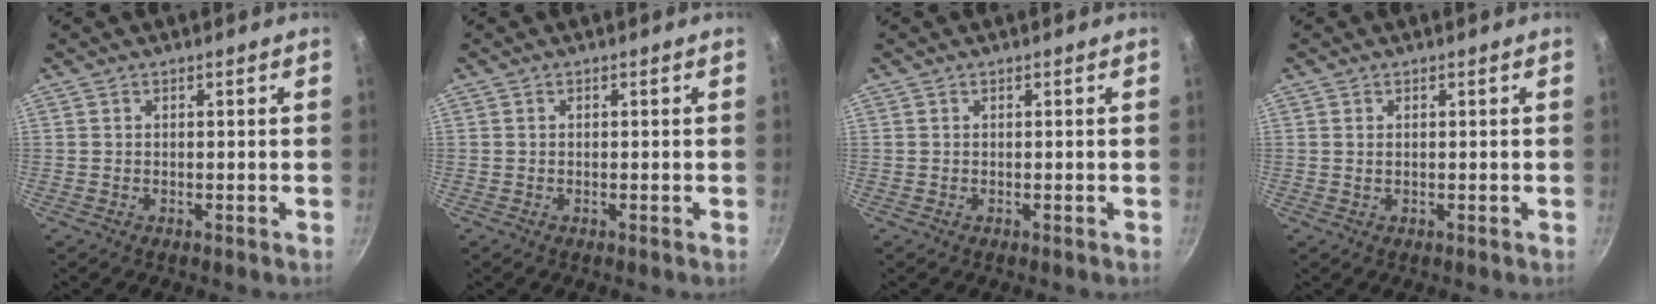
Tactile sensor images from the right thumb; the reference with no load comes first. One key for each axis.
{"total": 0.0}
{"total": 0.0}
{"total": 0.7, "fx": 0.2, "fy": 0.4, "fz": 0.6, "tx": -0.011, "ty": 0.000, "tz": 0.003}